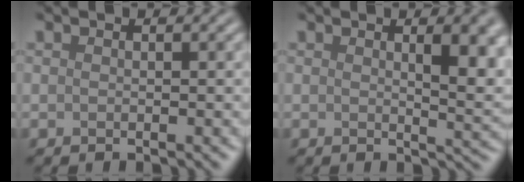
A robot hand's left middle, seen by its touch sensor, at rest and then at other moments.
{"total": 4.8, "force": [1.4, 1.6, 4.3], "torque": [-0.045, 0.000, 0.023]}